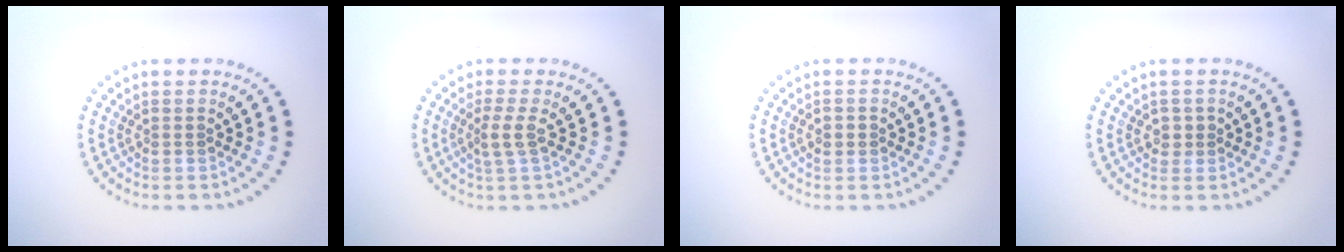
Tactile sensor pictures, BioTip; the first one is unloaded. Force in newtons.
{"total": 1.7, "press": 1.3, "slide": 1.1}
{"total": 1.0, "press": 0.9, "slide": 0.2}
{"total": 1.1, "press": 0.9, "slide": 0.6}